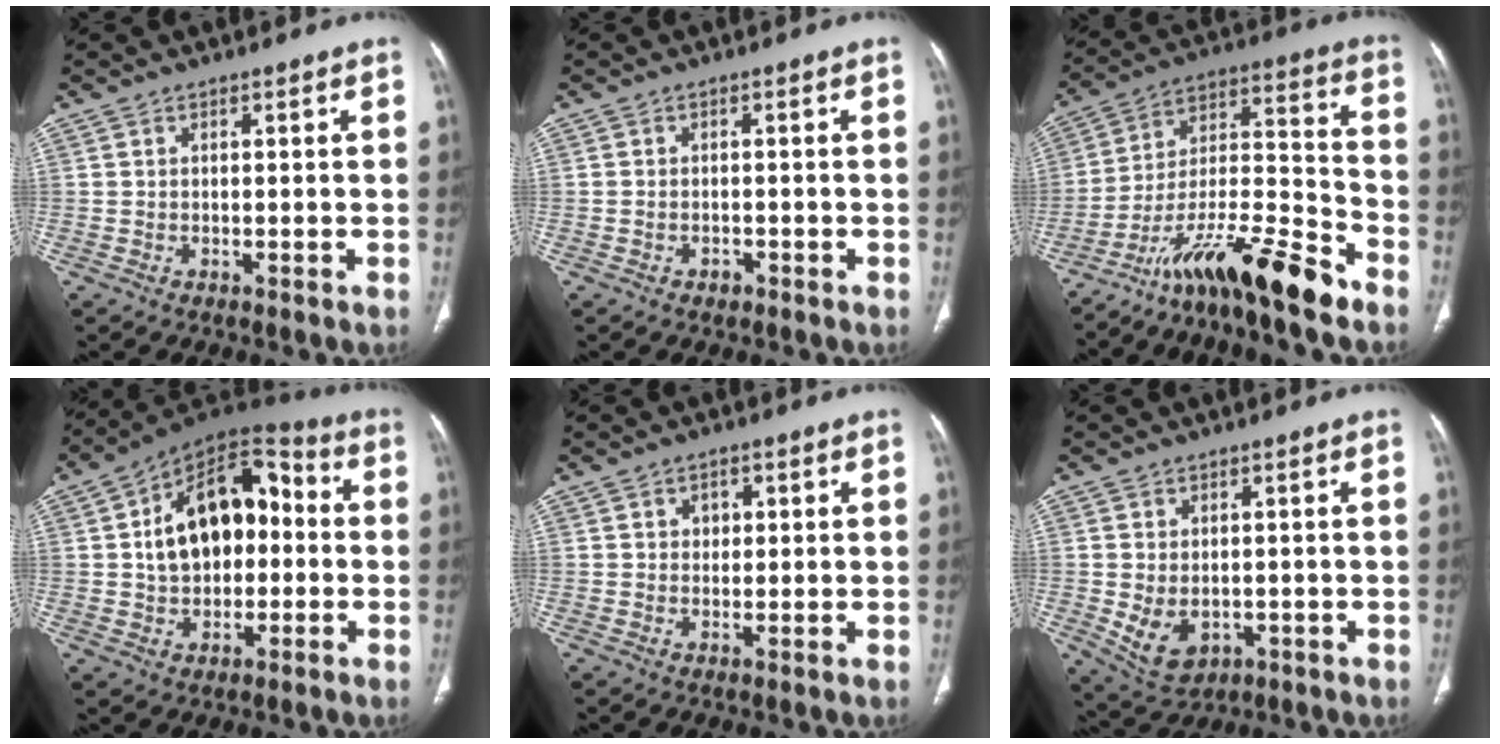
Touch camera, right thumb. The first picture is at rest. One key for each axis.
{"total": 1.3, "fx": -0.7, "fy": 1.0, "fz": 0.5, "tx": -0.011, "ty": 0.008, "tz": -0.007}
{"total": 19.6, "fx": -13.9, "fy": 3.8, "fz": 13.3, "tx": -0.226, "ty": 0.084, "tz": -0.241}
{"total": 18.3, "fx": 1.1, "fy": 11.7, "fz": 14.0, "tx": -0.185, "ty": 0.042, "tz": 0.012}
{"total": 2.7, "fx": 0.9, "fy": 2.1, "fz": 1.5, "tx": -0.008, "ty": -0.001, "tz": 0.012}
{"total": 7.0, "fx": -1.0, "fy": 5.0, "fz": 4.9, "tx": -0.079, "ty": -0.006, "tz": 0.004}